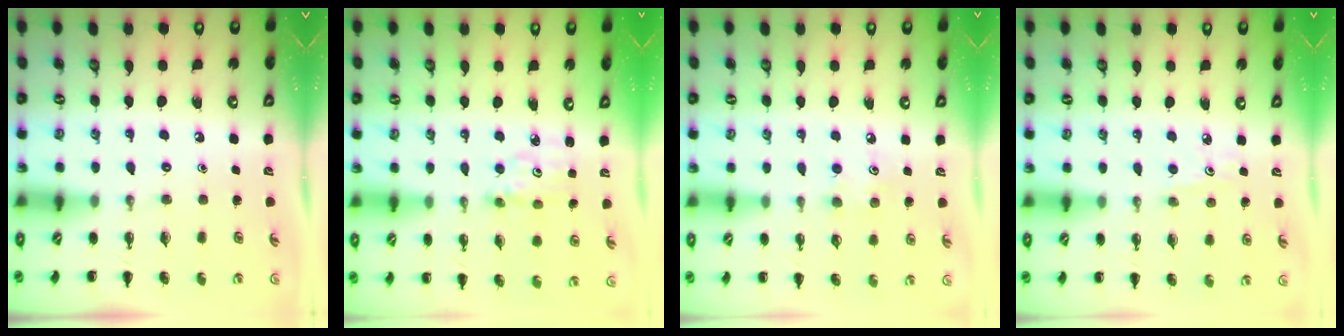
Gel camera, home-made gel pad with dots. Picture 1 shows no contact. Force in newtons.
{"total": 3.2, "press": 3.2, "slide": 0.1}
{"total": 3.7, "press": 3.6, "slide": 0.9}
{"total": 3.2, "press": 3.0, "slide": 1.1}